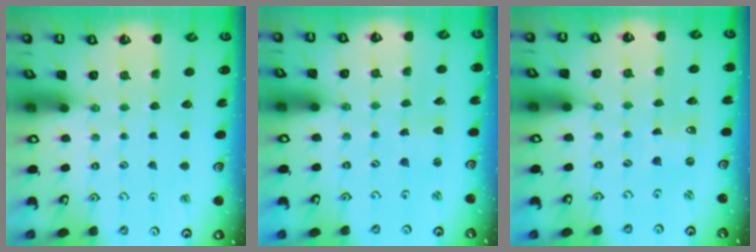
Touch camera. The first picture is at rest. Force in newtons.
{"total": 2.1, "press": 2.1, "slide": 0.3}
{"total": 0.0}